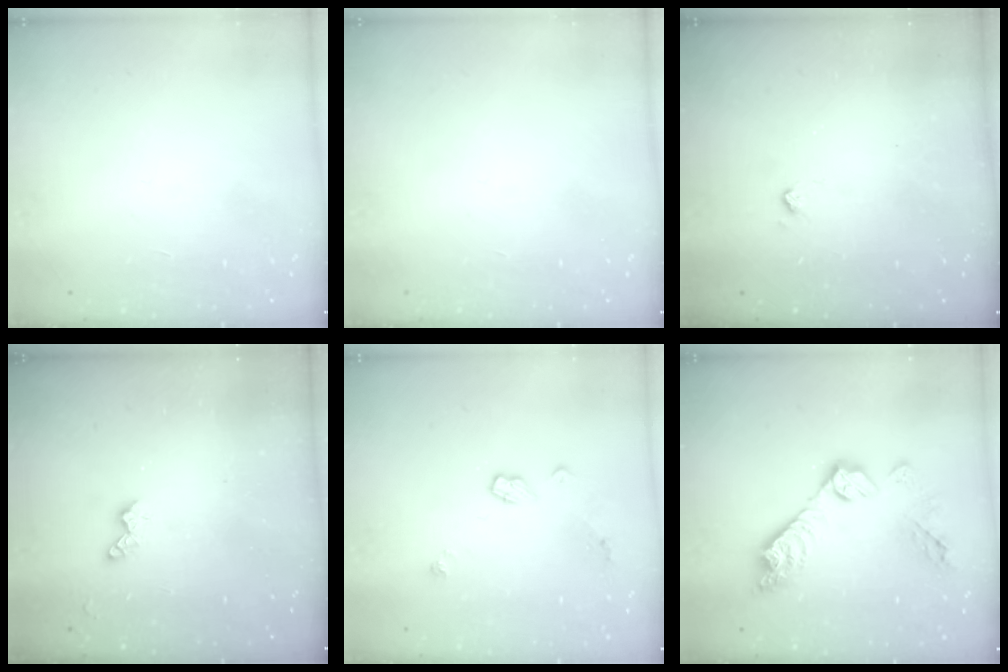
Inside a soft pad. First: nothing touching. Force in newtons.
{"total": 0.0}
{"total": 3.5, "press": 3.5, "slide": 0.6}
{"total": 4.0, "press": 4.0, "slide": 0.6}
{"total": 6.8, "press": 6.8, "slide": 0.2}
{"total": 14.7, "press": 14.7, "slide": 1.0}